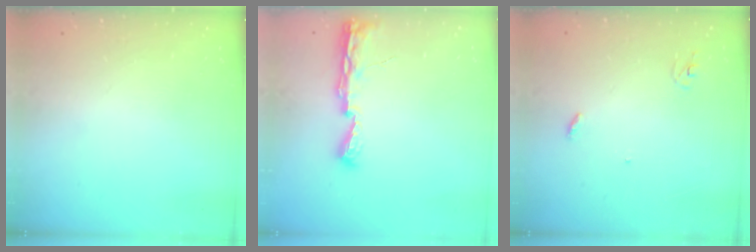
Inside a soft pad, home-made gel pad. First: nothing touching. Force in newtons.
{"total": 10.6, "press": 9.1, "slide": 5.5}
{"total": 2.9, "press": 2.9, "slide": 0.2}